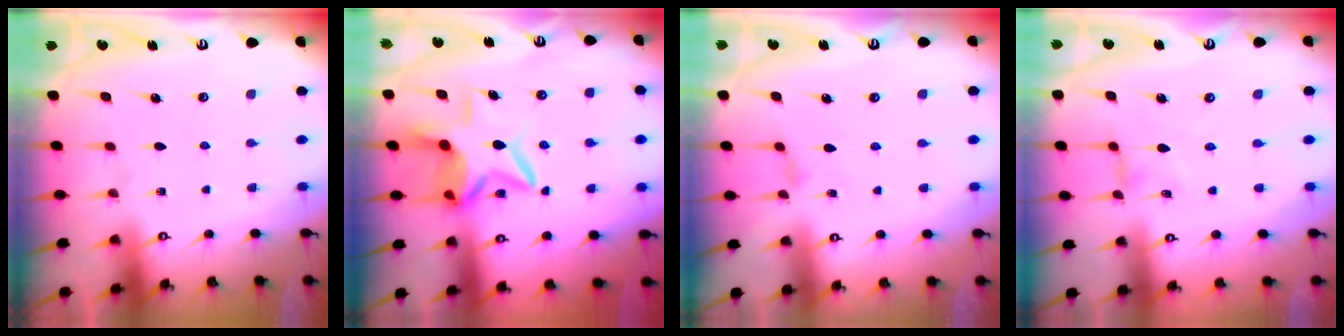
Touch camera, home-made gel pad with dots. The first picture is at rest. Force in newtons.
{"total": 10.0, "press": 10.0, "slide": 1.3}
{"total": 1.4, "press": 1.4, "slide": 0.4}
{"total": 0.0}